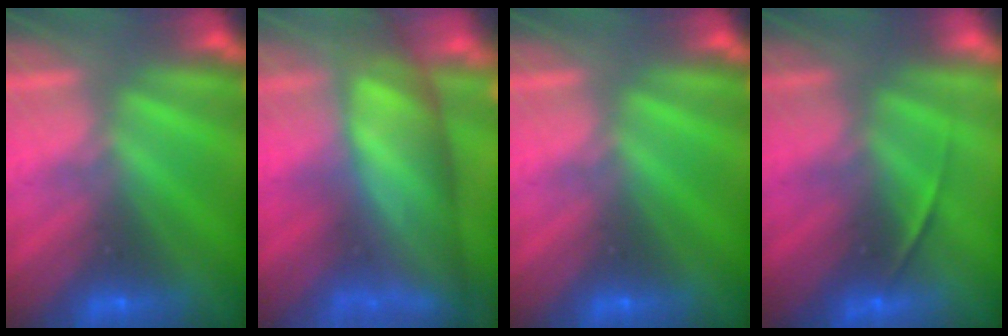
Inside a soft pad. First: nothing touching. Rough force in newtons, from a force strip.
{"total": 11.2}
{"total": 0.0}
{"total": 1.9}